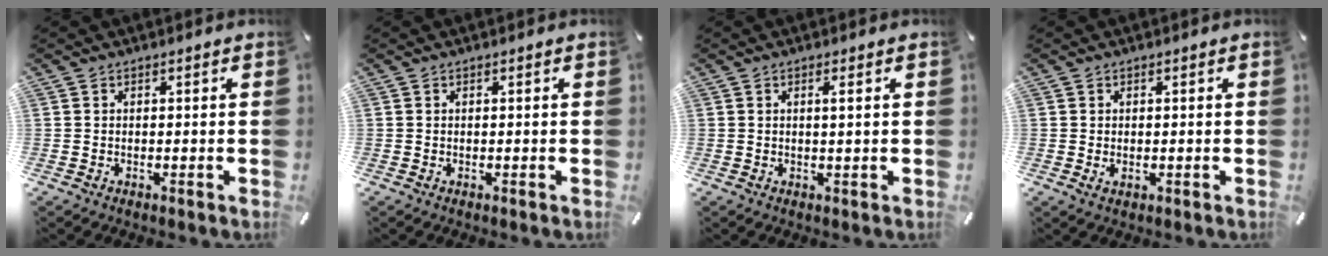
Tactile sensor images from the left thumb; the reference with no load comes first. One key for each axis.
{"total": 0.0}
{"total": 1.7, "fx": 0.5, "fy": 0.0, "fz": 1.7, "tx": -0.033, "ty": -0.002, "tz": 0.007}
{"total": 0.9, "fx": 0.0, "fy": 0.7, "fz": 0.5, "tx": -0.003, "ty": -0.001, "tz": -0.002}